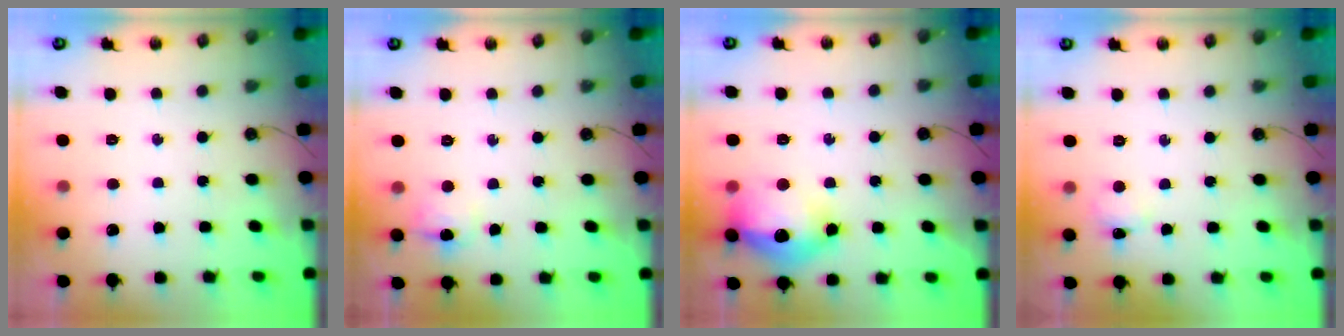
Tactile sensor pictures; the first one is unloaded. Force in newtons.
{"total": 6.1, "press": 6.1, "slide": 0.6}
{"total": 17.5, "press": 17.4, "slide": 1.5}
{"total": 3.2, "press": 2.7, "slide": 1.8}